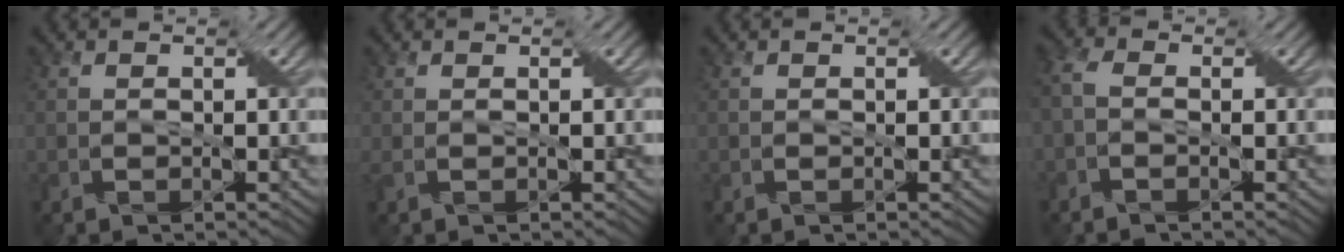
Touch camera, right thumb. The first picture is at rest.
{"total": 2.2, "force": [-0.3, 1.4, 1.7], "torque": [-0.045, -0.006, -0.011]}
{"total": 0.0}
{"total": 2.7, "force": [-0.8, 1.4, 2.1], "torque": [-0.056, 0.009, -0.023]}